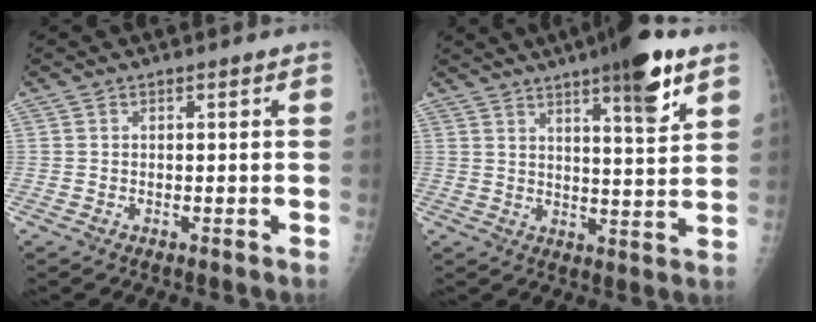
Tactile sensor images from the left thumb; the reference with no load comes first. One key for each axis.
{"total": 12.0, "fx": 7.3, "fy": 2.1, "fz": 9.4, "tx": -0.125, "ty": -0.035, "tz": 0.103}